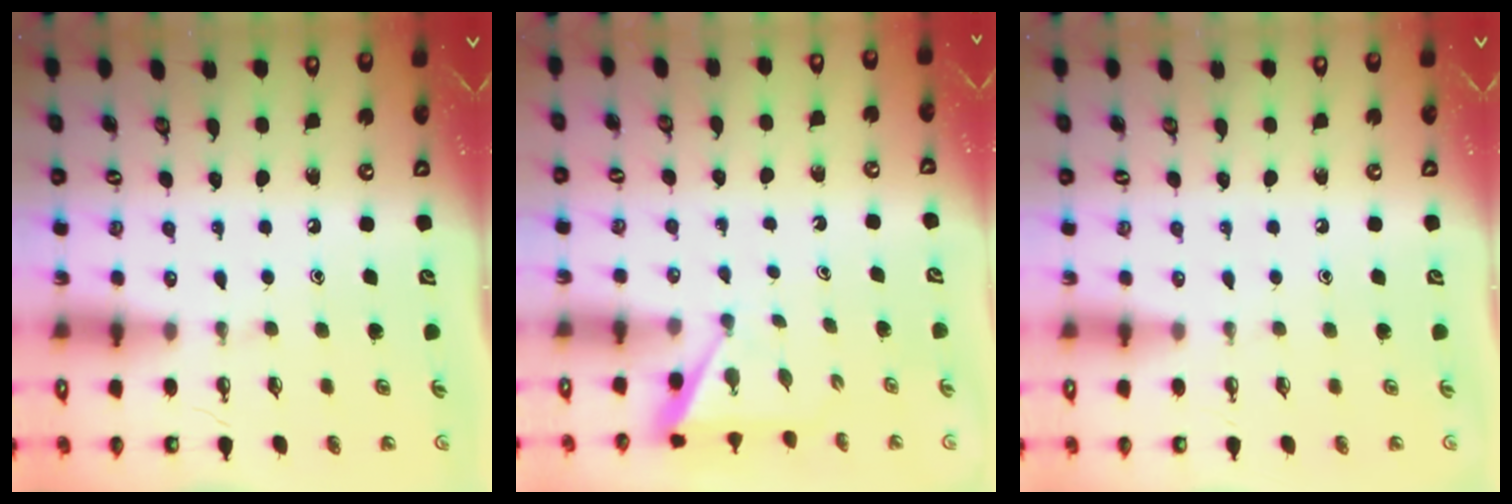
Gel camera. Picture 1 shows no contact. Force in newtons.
{"total": 3.0, "press": 3.0, "slide": 0.3}
{"total": 0.0}